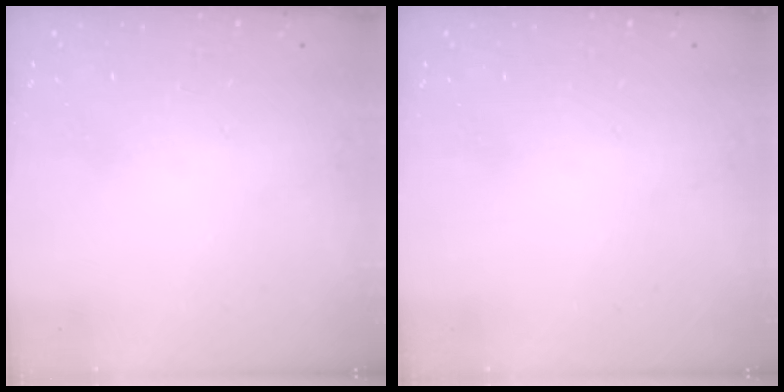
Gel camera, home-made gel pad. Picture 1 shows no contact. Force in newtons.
{"total": 0.0}